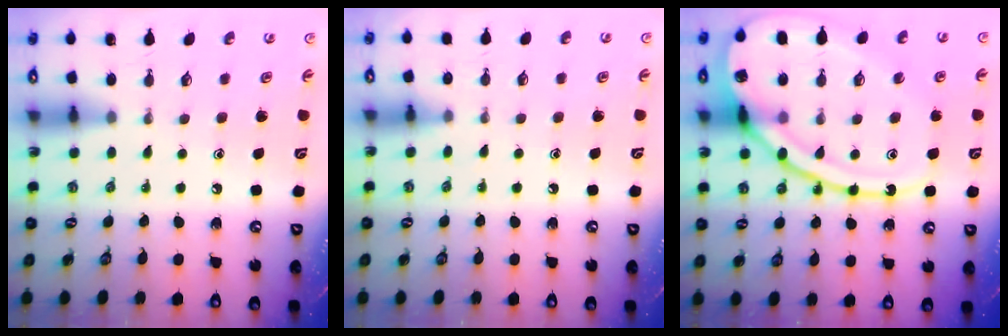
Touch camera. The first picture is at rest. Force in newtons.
{"total": 4.3, "press": 4.3, "slide": 0.5}
{"total": 20.0, "press": 20.0, "slide": 1.8}